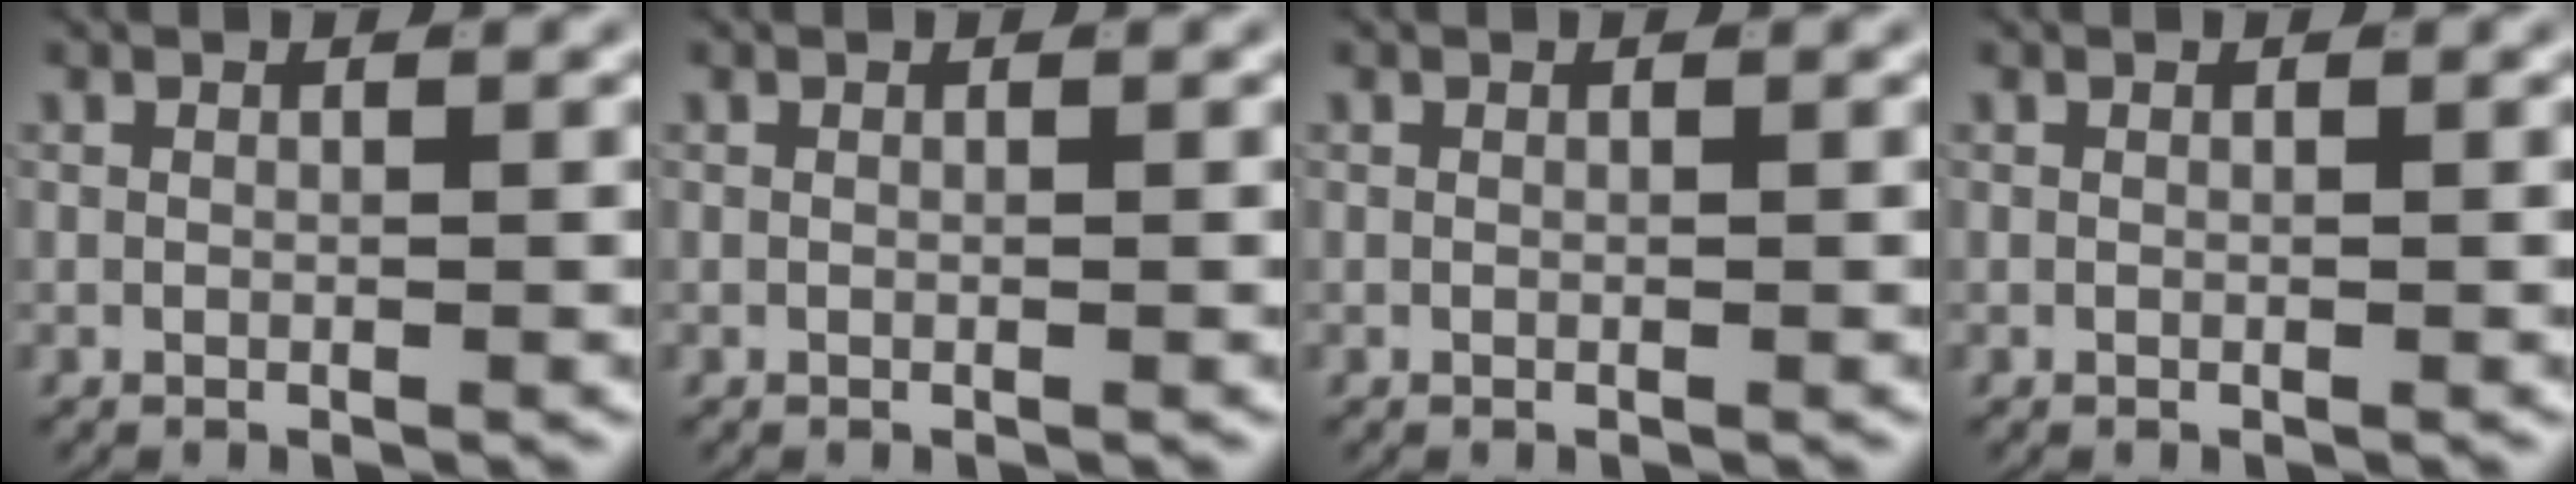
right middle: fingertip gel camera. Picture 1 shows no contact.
{"total": 0.0}
{"total": 0.0}
{"total": 0.0}